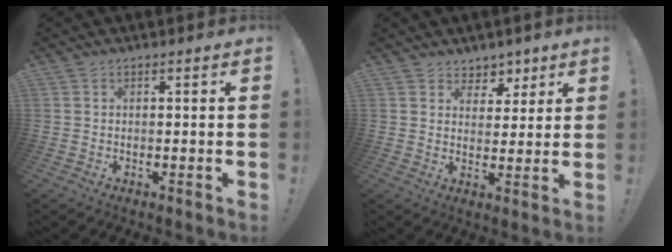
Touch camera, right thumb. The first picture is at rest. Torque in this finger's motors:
{"motor_torque": [-0.05, -0.37, -0.43, 0.25, 0.08]}